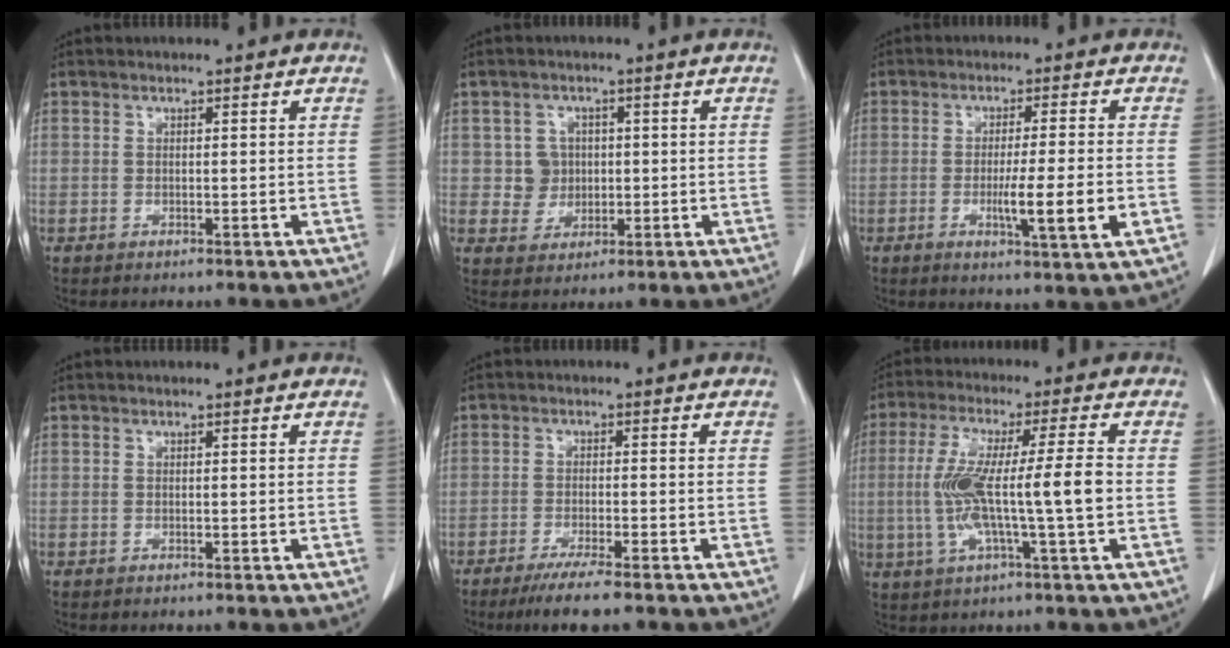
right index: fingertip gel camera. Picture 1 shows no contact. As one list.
[{"total": 4.1, "force": [0.6, 4.0, 0.7], "torque": [-0.004, 0.010, 0.013]}, {"total": 8.0, "force": [-2.0, -0.3, 7.7], "torque": [-0.122, -0.017, -0.031]}, {"total": 0.0}, {"total": 7.0, "force": [-5.3, 0.0, 4.5], "torque": [-0.068, -0.016, -0.082]}, {"total": 11.8, "force": [-1.0, 0.2, 11.8], "torque": [-0.236, 0.009, -0.022]}]